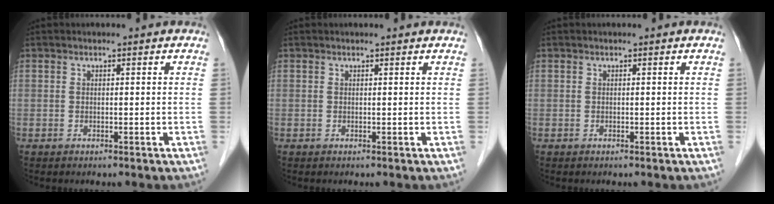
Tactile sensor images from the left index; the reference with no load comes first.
{"total": 0.9, "force": [0.9, 0.0, 0.2], "torque": [-0.010, 0.005, 0.010]}
{"total": 0.0}